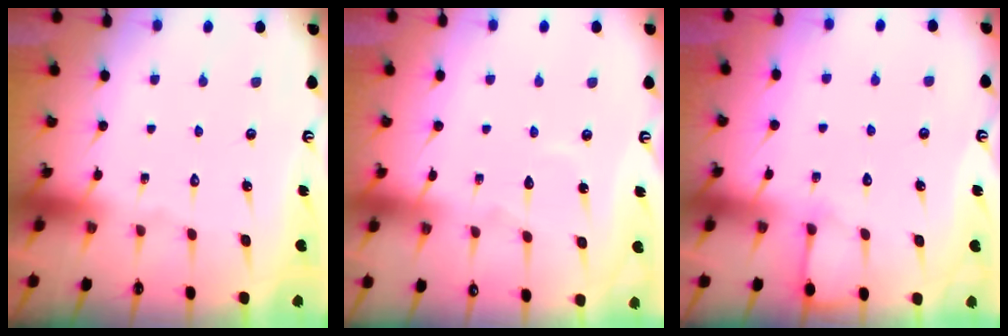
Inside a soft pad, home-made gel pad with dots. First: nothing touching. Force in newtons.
{"total": 3.5, "press": 3.5, "slide": 0.4}
{"total": 5.2, "press": 5.2, "slide": 0.6}